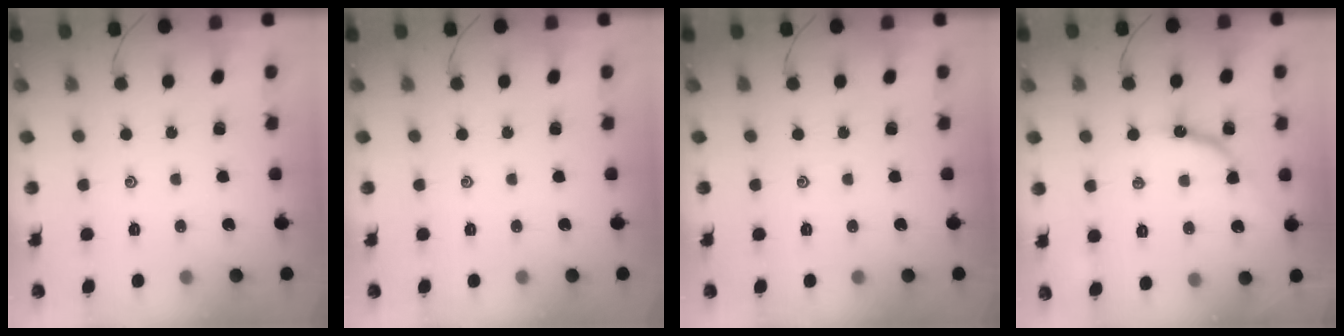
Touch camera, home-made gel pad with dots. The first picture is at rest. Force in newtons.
{"total": 0.0}
{"total": 0.0}
{"total": 9.8, "press": 9.7, "slide": 0.8}